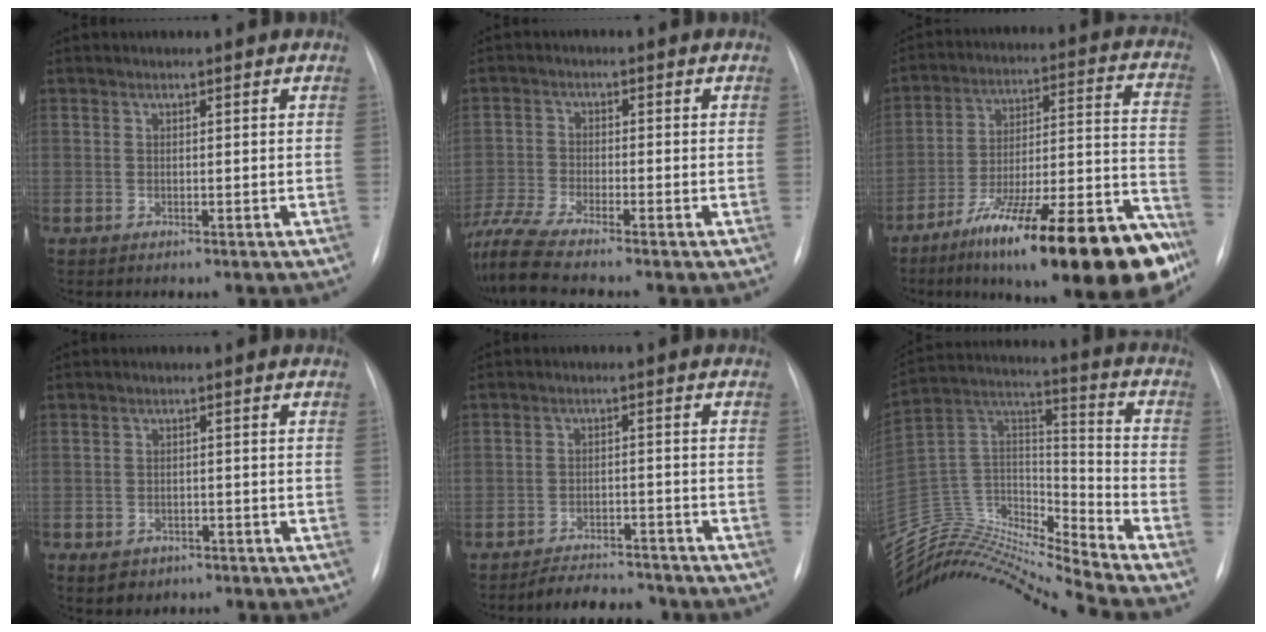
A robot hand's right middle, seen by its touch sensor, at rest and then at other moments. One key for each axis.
{"total": 8.7, "fx": -7.7, "fy": -0.4, "fz": 3.9, "tx": -0.089, "ty": -0.015, "tz": -0.139}
{"total": 26.2, "fx": -16.6, "fy": 4.0, "fz": 19.9, "tx": -0.228, "ty": 0.010, "tz": -0.259}
{"total": 3.5, "fx": -2.2, "fy": 2.6, "fz": 1.0, "tx": -0.018, "ty": 0.003, "tz": -0.020}
{"total": 7.1, "fx": -6.7, "fy": 1.9, "fz": 1.3, "tx": -0.018, "ty": 0.000, "tz": -0.096}
{"total": 21.3, "fx": -20.7, "fy": 0.3, "fz": 5.0, "tx": -0.095, "ty": 0.050, "tz": -0.359}